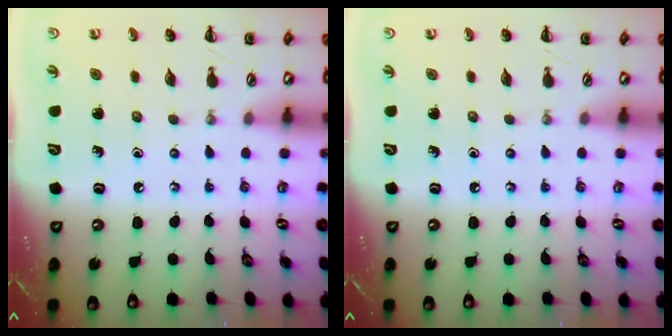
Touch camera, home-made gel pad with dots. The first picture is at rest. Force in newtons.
{"total": 0.0}